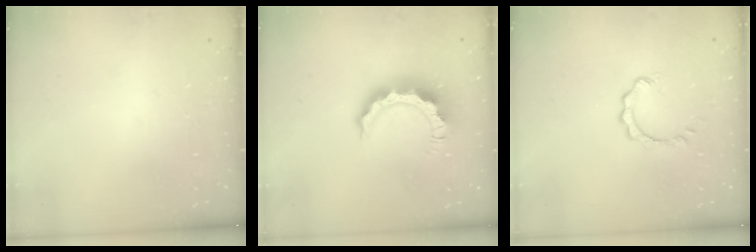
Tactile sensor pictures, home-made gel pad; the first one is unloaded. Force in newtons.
{"total": 9.4, "press": 9.4, "slide": 1.0}
{"total": 1.3, "press": 1.2, "slide": 0.2}